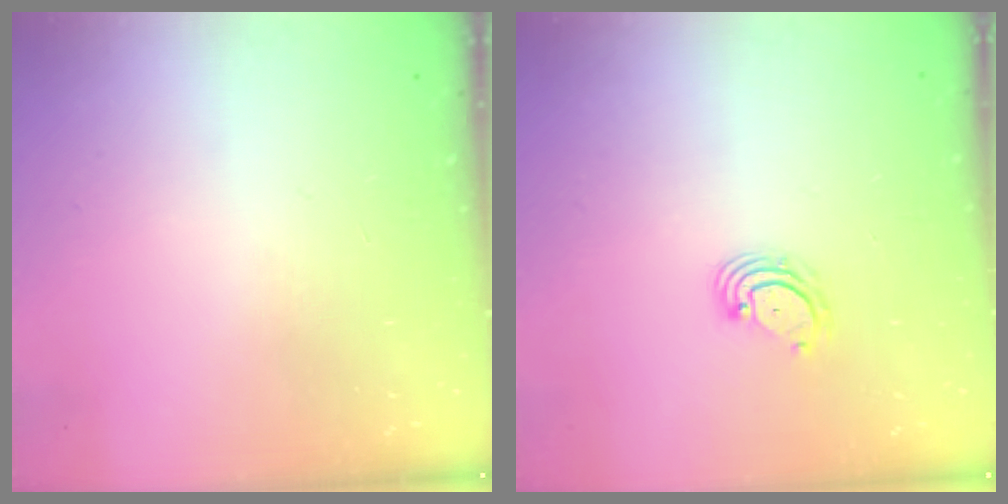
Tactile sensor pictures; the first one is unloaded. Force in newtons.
{"total": 3.2, "press": 3.1, "slide": 0.4}